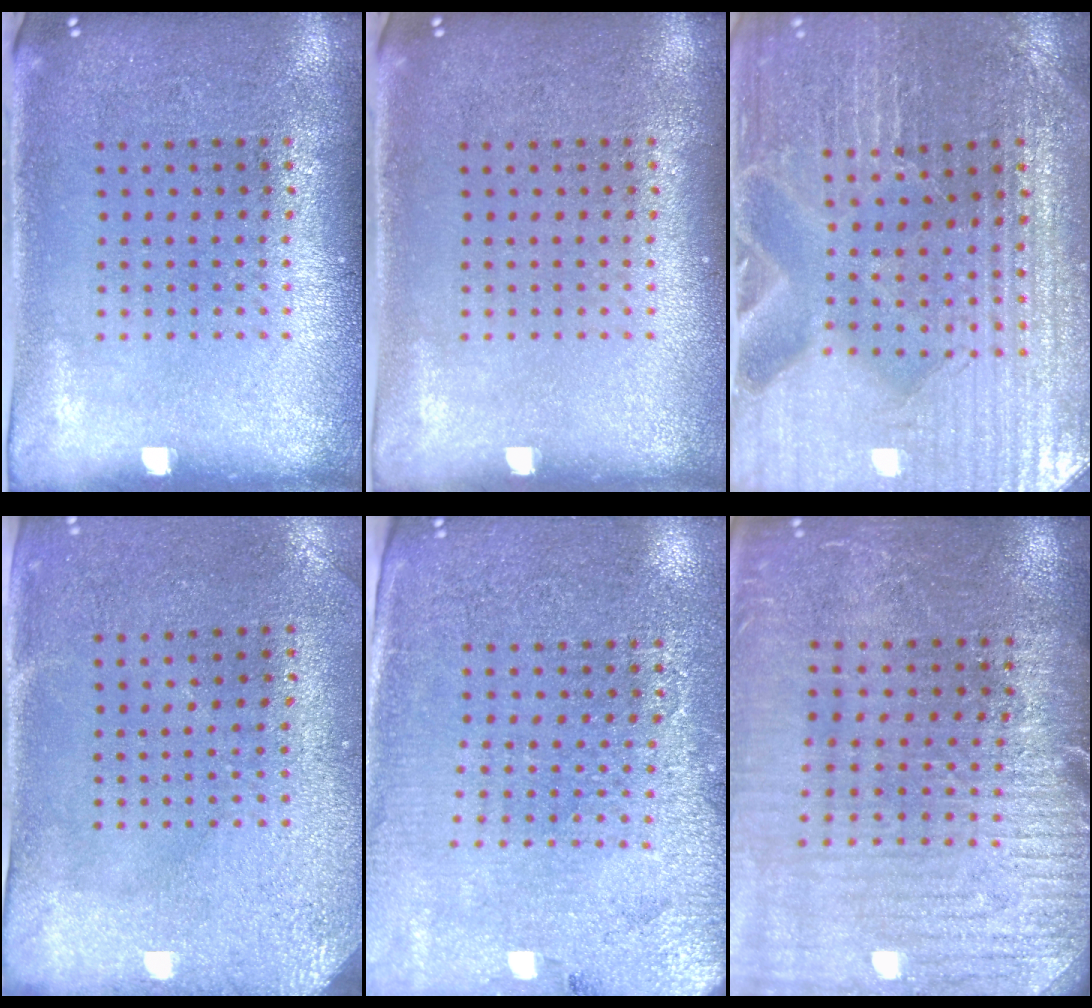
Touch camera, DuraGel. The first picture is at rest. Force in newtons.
{"total": 0.0}
{"total": 3.4, "press": 3.3, "slide": 0.3}
{"total": 3.0, "press": 2.3, "slide": 1.9}
{"total": 3.0, "press": 2.9, "slide": 0.8}
{"total": 3.0, "press": 3.0, "slide": 0.4}